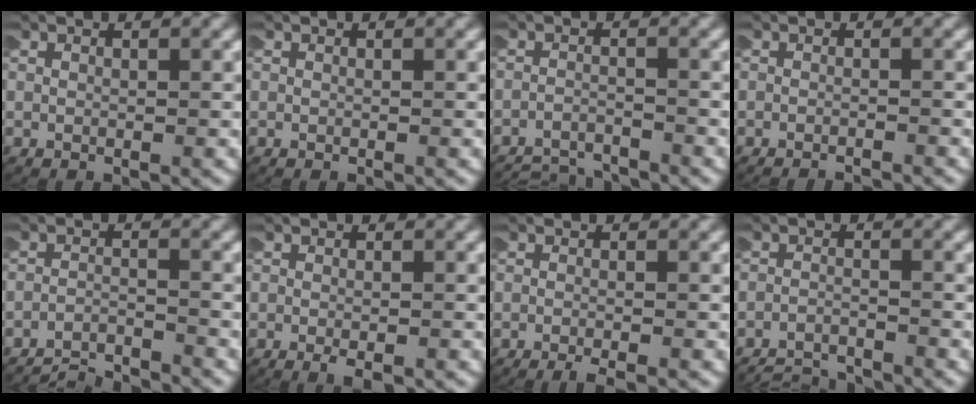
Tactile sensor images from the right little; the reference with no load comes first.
{"total": 0.0}
{"total": 4.3, "force": [-4.3, 0.7, 0.4], "torque": [-0.011, -0.019, -0.067]}
{"total": 2.4, "force": [-2.4, 0.2, 0.0], "torque": [-0.002, -0.008, -0.034]}
{"total": 4.9, "force": [-4.8, 0.7, 0.3], "torque": [-0.006, -0.019, -0.078]}
{"total": 1.8, "force": [-1.2, 0.5, 1.2], "torque": [-0.024, -0.010, -0.014]}
{"total": 1.9, "force": [-1.6, 0.2, 0.9], "torque": [-0.015, -0.006, -0.024]}
{"total": 3.8, "force": [-3.8, 0.5, 0.3], "torque": [-0.009, -0.018, -0.061]}